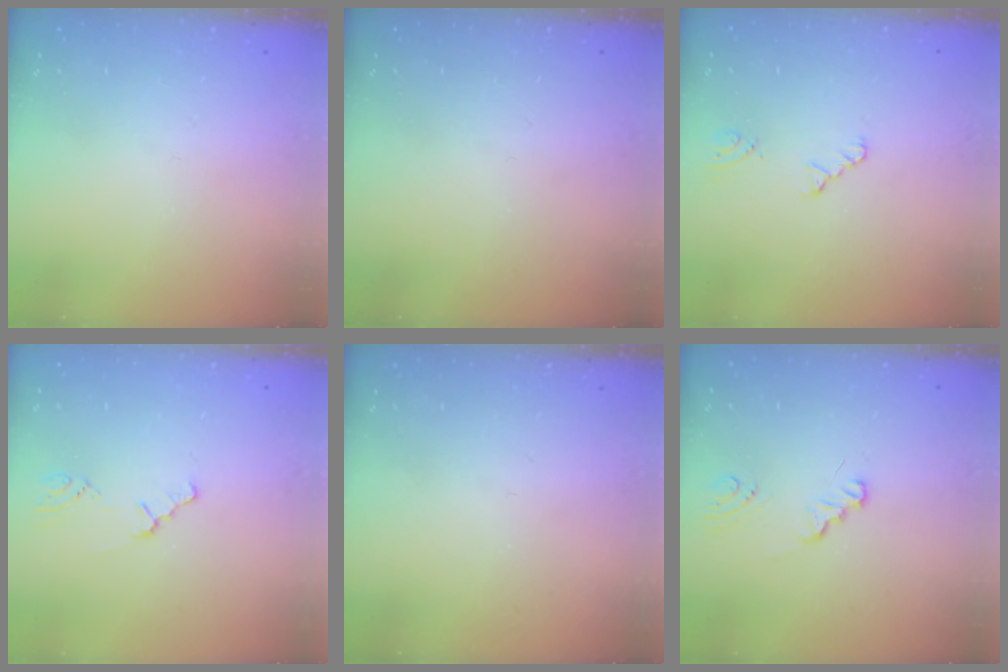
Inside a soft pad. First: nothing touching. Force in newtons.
{"total": 0.0}
{"total": 1.3, "press": 1.2, "slide": 0.2}
{"total": 0.9, "press": 0.8, "slide": 0.2}
{"total": 0.0}
{"total": 1.1, "press": 1.1, "slide": 0.1}